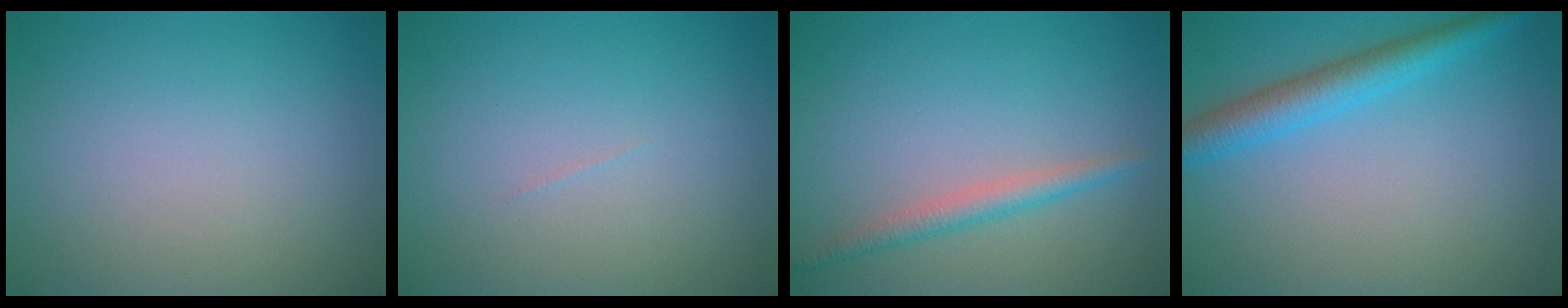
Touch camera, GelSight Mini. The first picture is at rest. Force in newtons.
{"total": 0.0}
{"total": 2.2, "press": 2.1, "slide": 0.0}
{"total": 3.9, "press": 3.9, "slide": 0.2}